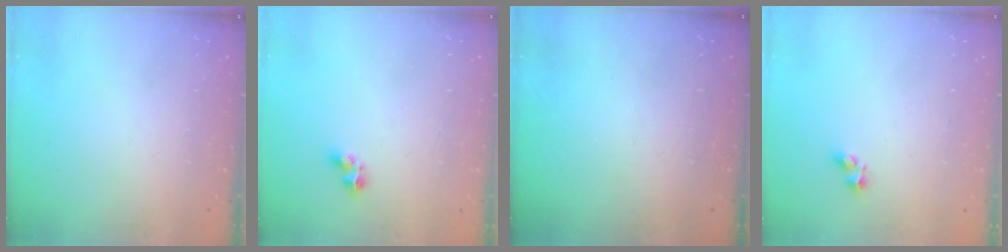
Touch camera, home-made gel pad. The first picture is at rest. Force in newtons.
{"total": 3.6, "press": 3.4, "slide": 1.1}
{"total": 0.0}
{"total": 2.4, "press": 2.4, "slide": 0.2}